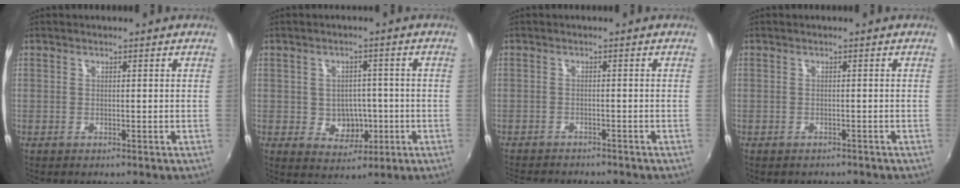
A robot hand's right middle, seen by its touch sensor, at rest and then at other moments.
{"total": 5.9, "force": [-1.1, 5.1, 2.8], "torque": [-0.055, 0.005, -0.003]}
{"total": 7.1, "force": [-6.5, 1.5, 2.3], "torque": [-0.061, -0.017, -0.100]}
{"total": 1.8, "force": [-1.6, 0.7, 0.4], "torque": [-0.013, -0.008, -0.019]}